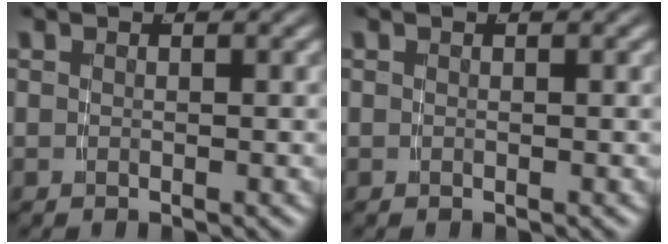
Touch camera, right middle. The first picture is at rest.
{"total": 0.0}